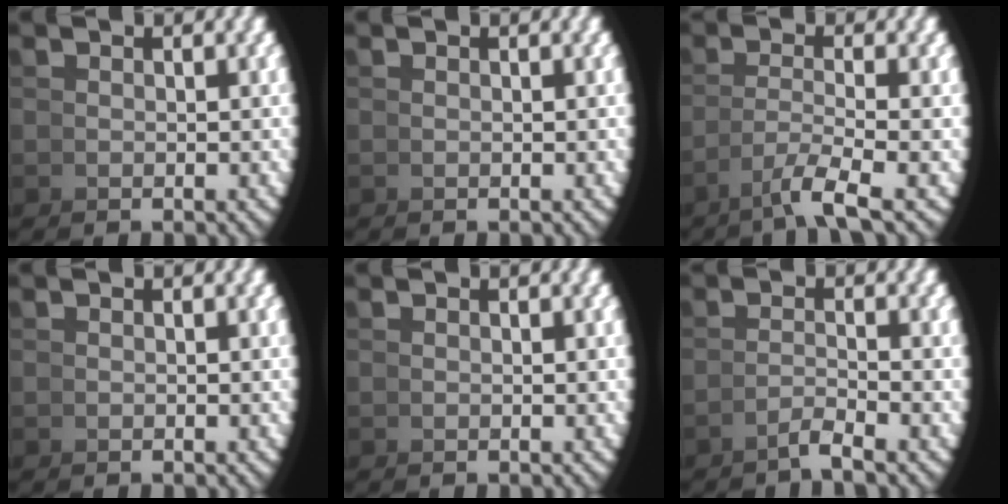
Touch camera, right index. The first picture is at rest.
{"total": 0.0}
{"total": 3.6, "force": [-1.6, 0.1, 3.2], "torque": [-0.057, -0.013, -0.014]}
{"total": 0.0}
{"total": 0.0}
{"total": 1.9, "force": [-1.5, -0.9, 0.9], "torque": [-0.006, 0.005, -0.029]}